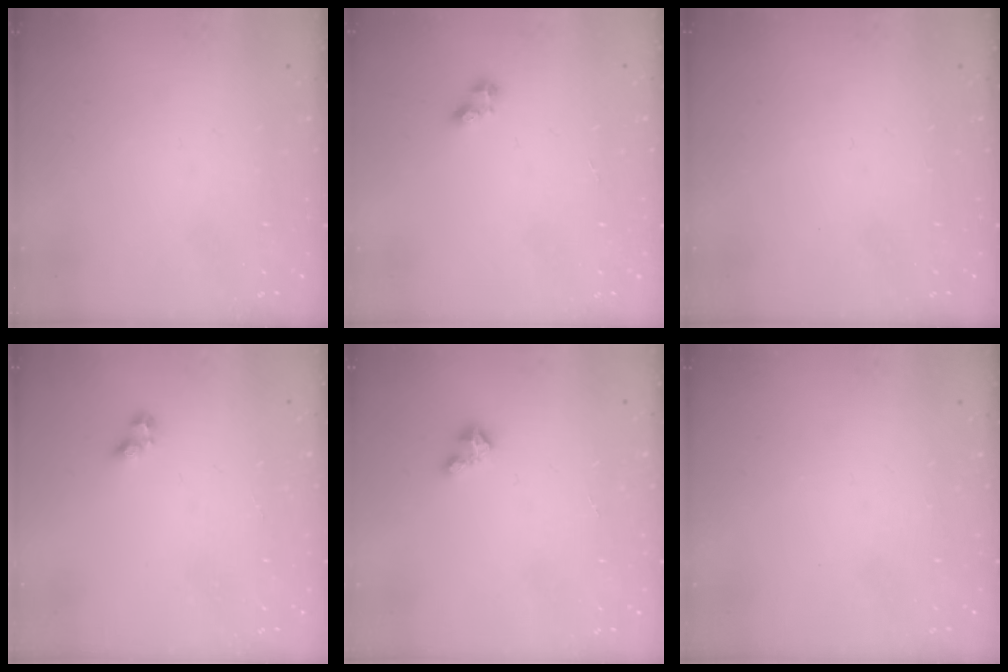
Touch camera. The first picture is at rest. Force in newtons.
{"total": 2.6, "press": 2.6, "slide": 0.4}
{"total": 0.0}
{"total": 3.1, "press": 3.1, "slide": 0.3}
{"total": 1.5, "press": 1.5, "slide": 0.2}
{"total": 0.0}